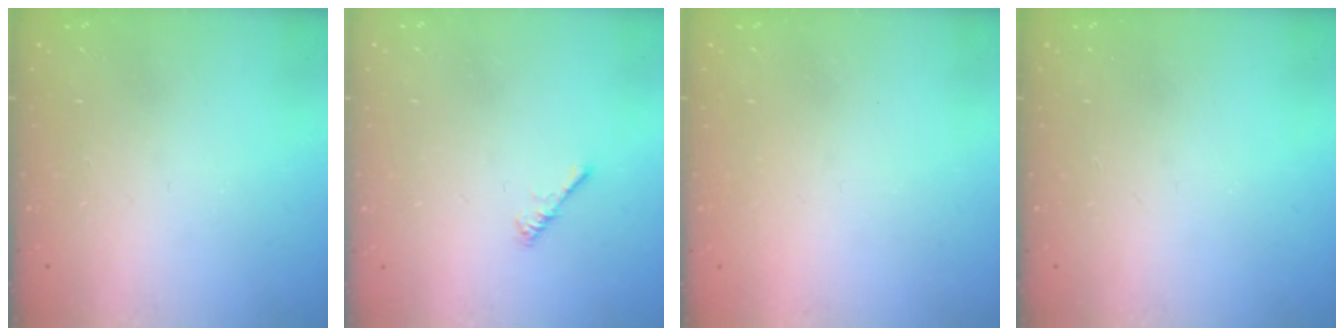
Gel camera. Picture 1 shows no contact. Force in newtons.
{"total": 0.0}
{"total": 0.8, "press": 0.7, "slide": 0.3}
{"total": 0.0}